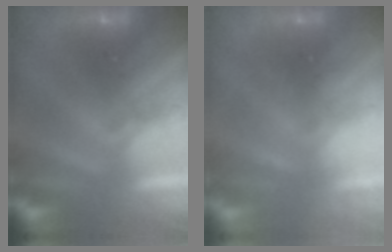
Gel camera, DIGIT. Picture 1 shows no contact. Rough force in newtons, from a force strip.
{"total": 2.2}